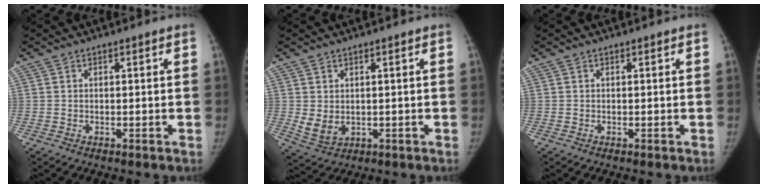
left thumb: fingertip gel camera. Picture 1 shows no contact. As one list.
[{"total": 4.6, "force": [0.3, 3.5, 3.0], "torque": [-0.048, -0.014, 0.020]}, {"total": 0.0}]